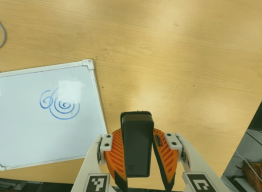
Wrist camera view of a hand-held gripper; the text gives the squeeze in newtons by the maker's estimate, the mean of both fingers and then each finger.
{"total": 7.8, "left": 6.5, "right": 9.2}